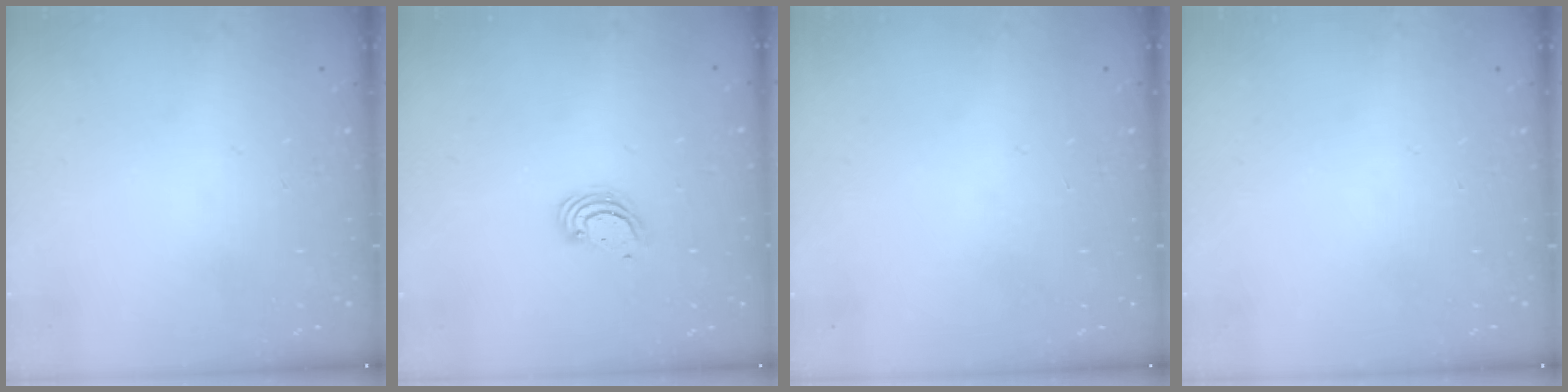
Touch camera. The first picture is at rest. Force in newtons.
{"total": 3.3, "press": 3.3, "slide": 0.4}
{"total": 0.0}
{"total": 0.0}